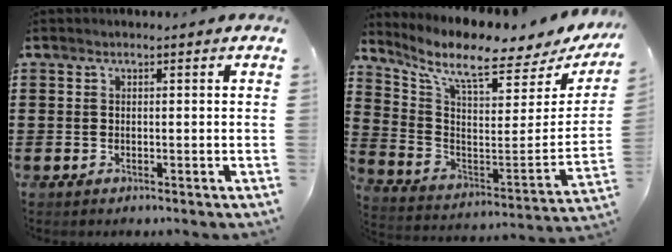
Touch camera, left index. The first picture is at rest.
{"total": 8.6, "force": [7.0, 1.3, 4.9], "torque": [-0.121, -0.064, 0.113]}